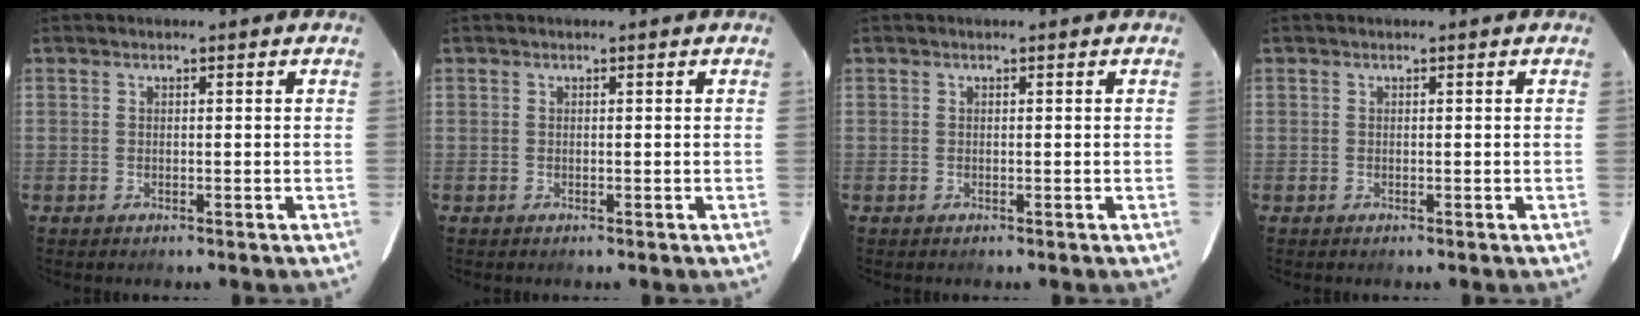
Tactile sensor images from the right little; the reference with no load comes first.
{"total": 0.0}
{"total": 0.0}
{"total": 0.0}